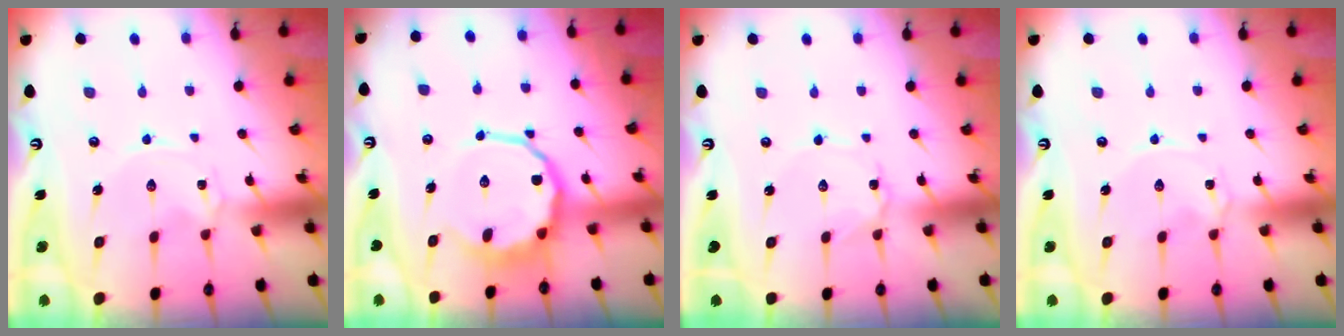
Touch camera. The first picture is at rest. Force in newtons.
{"total": 10.7, "press": 10.1, "slide": 3.5}
{"total": 1.0, "press": 1.0, "slide": 0.1}
{"total": 0.6, "press": 0.5, "slide": 0.2}